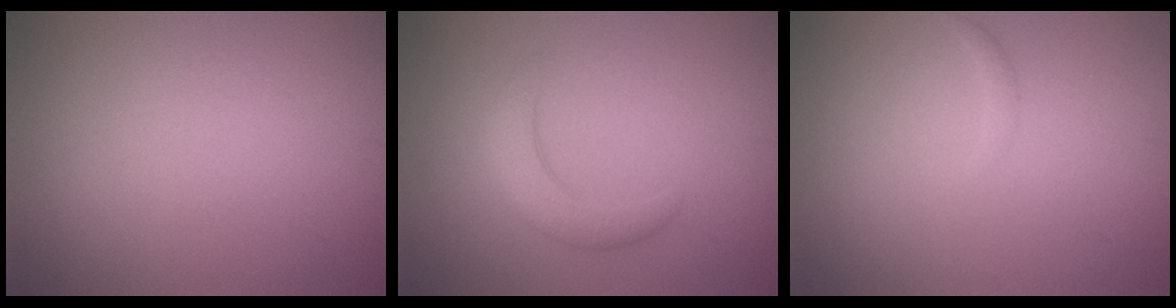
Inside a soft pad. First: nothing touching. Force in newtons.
{"total": 2.9, "press": 2.9, "slide": 0.1}
{"total": 0.6, "press": 0.6, "slide": 0.1}